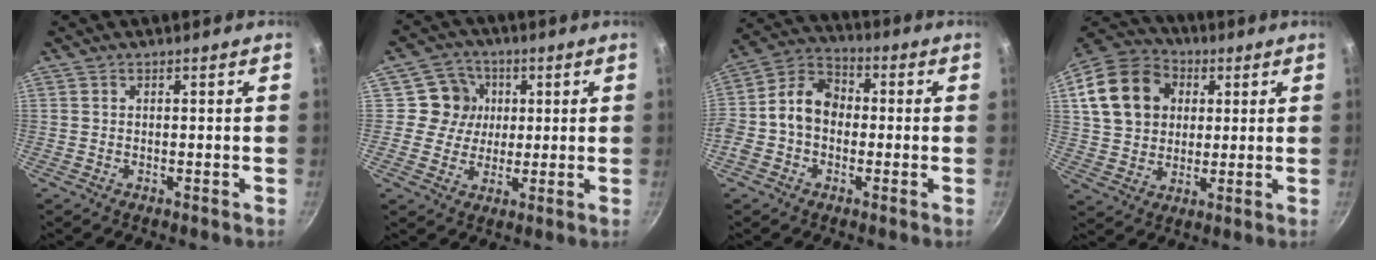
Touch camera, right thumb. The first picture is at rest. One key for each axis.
{"total": 7.5, "fx": 1.5, "fy": 7.2, "fz": 1.7, "tx": 0.016, "ty": 0.001, "tz": 0.013}
{"total": 10.5, "fx": -0.7, "fy": 8.2, "fz": 6.6, "tx": -0.087, "ty": 0.035, "tz": -0.039}
{"total": 17.3, "fx": 4.5, "fy": 13.7, "fz": 9.5, "tx": -0.157, "ty": 0.018, "tz": 0.075}